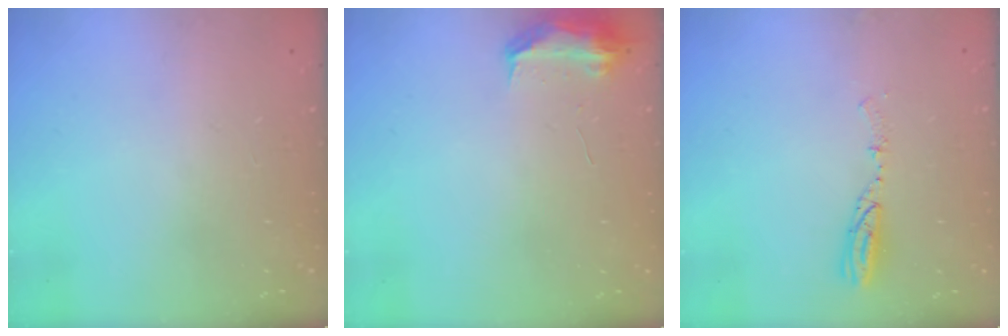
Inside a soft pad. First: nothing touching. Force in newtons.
{"total": 7.9, "press": 7.9, "slide": 0.2}
{"total": 4.7, "press": 4.7, "slide": 0.4}